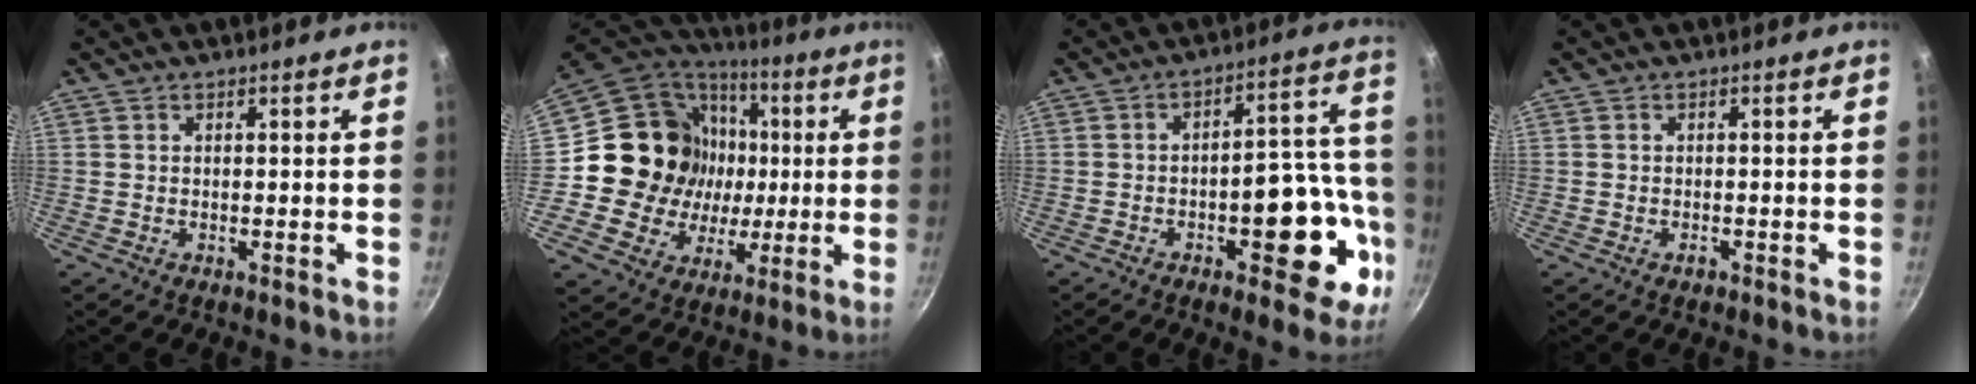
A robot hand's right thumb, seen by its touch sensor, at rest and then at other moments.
{"total": 21.3, "force": [1.2, 19.2, 9.2], "torque": [-0.143, 0.020, 0.028]}
{"total": 15.8, "force": [-5.3, 7.3, 13.0], "torque": [-0.121, 0.054, -0.069]}
{"total": 0.9, "force": [-0.5, 0.6, 0.5], "torque": [-0.009, 0.004, -0.010]}